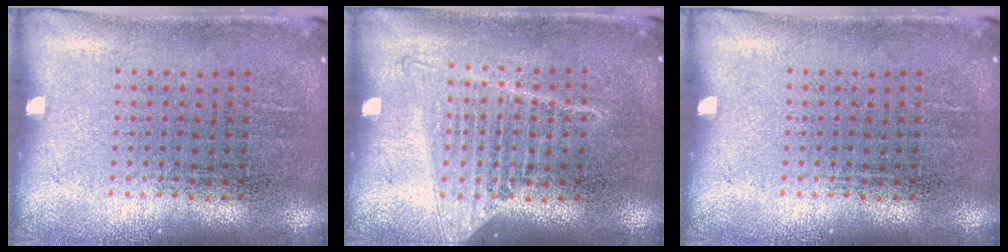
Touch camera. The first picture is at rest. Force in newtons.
{"total": 1.2, "press": 1.1, "slide": 0.5}
{"total": 0.0}